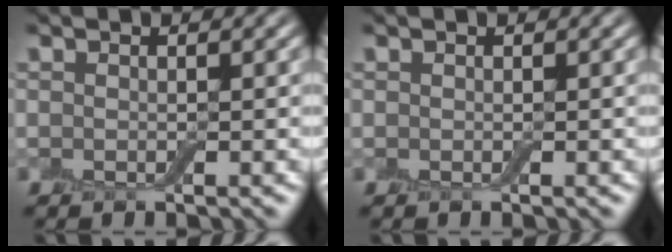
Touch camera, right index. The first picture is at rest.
{"total": 0.0}